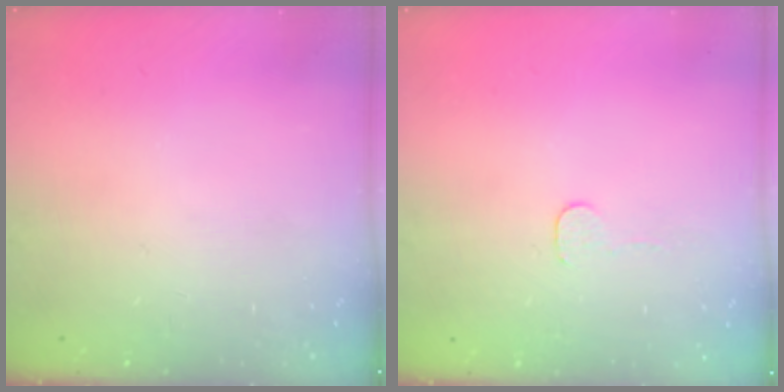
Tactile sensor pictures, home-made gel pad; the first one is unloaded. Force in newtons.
{"total": 2.7, "press": 2.7, "slide": 0.2}